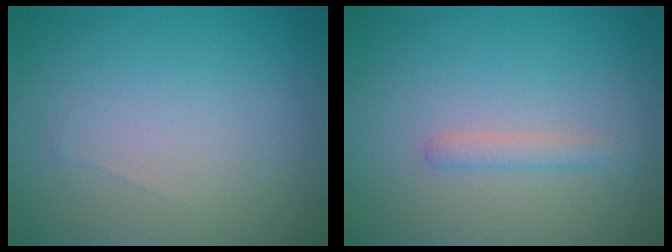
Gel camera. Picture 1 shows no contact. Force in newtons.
{"total": 1.4, "press": 1.4, "slide": 0.0}